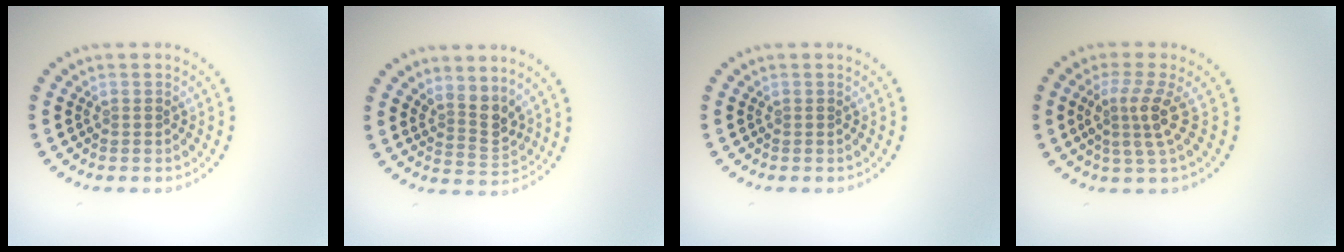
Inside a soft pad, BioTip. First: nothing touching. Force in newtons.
{"total": 2.7, "press": 2.0, "slide": 1.8}
{"total": 0.0}
{"total": 3.0, "press": 2.2, "slide": 2.1}